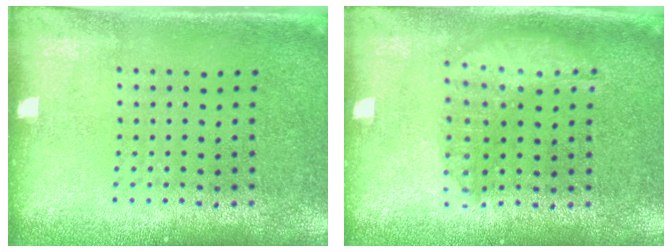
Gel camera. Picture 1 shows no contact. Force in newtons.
{"total": 1.4, "press": 1.4, "slide": 0.4}